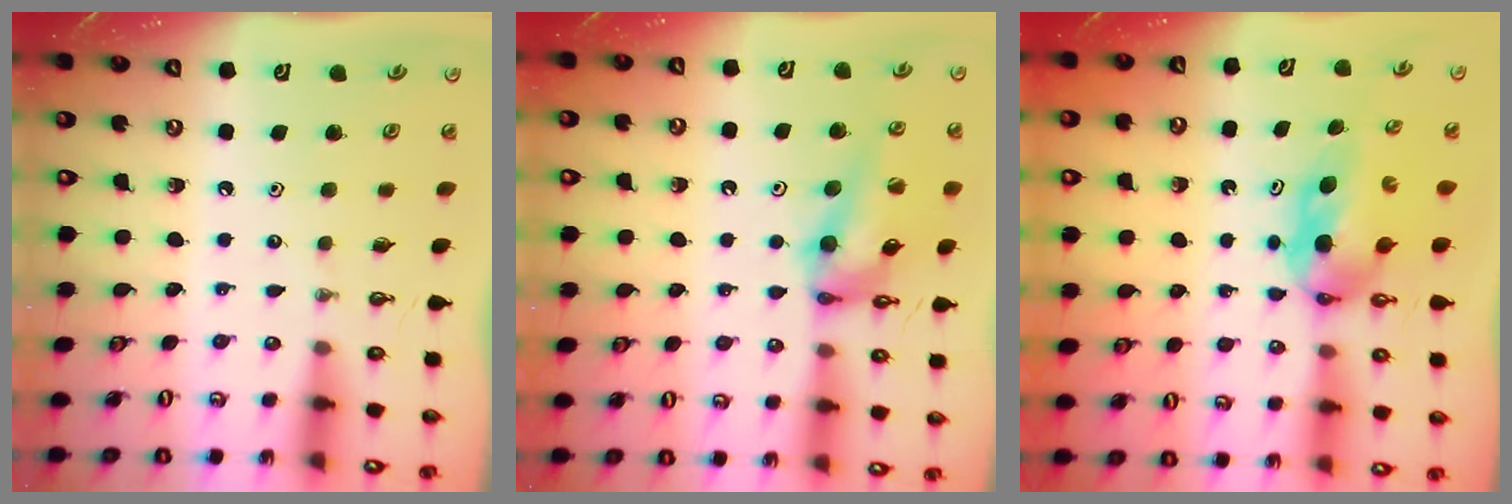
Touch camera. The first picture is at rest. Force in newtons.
{"total": 12.5, "press": 12.5, "slide": 1.0}
{"total": 6.9, "press": 4.3, "slide": 5.4}